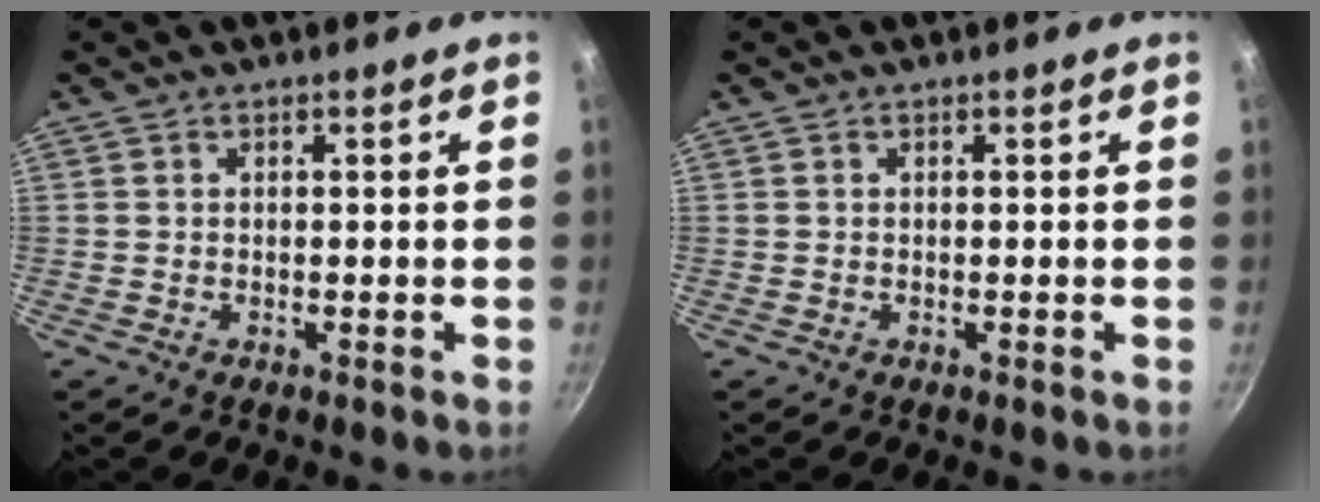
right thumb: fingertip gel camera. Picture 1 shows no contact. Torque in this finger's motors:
{"motor_torque": [-0.39, 0.04, -0.04, 0.29, 0.00]}